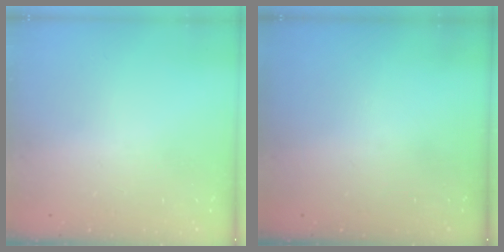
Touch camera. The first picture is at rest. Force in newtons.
{"total": 0.0}